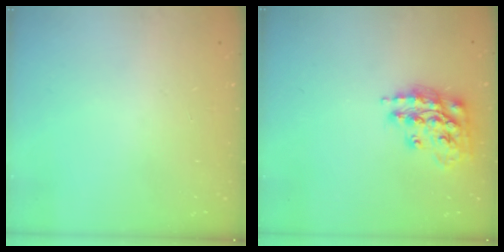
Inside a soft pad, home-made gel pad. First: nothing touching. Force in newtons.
{"total": 15.2, "press": 15.1, "slide": 0.8}